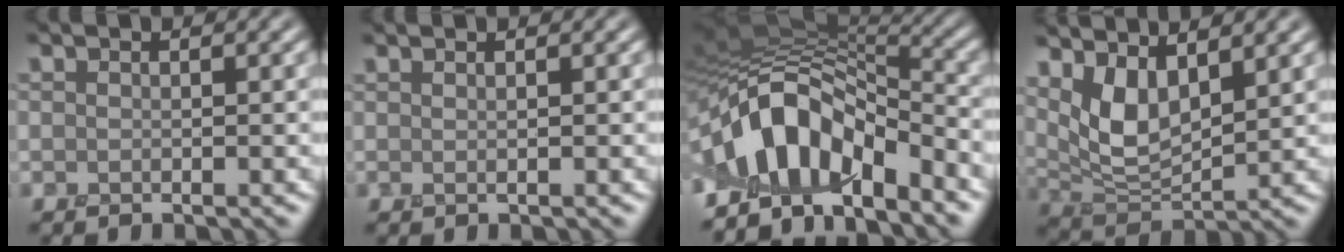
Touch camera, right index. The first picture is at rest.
{"total": 0.7, "force": [0.5, -0.5, -0.2], "torque": [0.001, 0.001, 0.017]}
{"total": 9.4, "force": [-5.2, 4.2, 6.7], "torque": [-0.106, 0.013, -0.095]}
{"total": 4.9, "force": [2.7, 1.9, 3.7], "torque": [-0.082, -0.013, 0.060]}